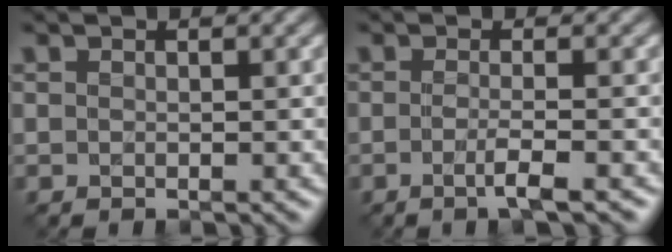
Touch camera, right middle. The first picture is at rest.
{"total": 2.4, "force": [-0.9, 0.4, 2.2], "torque": [-0.032, 0.000, -0.023]}